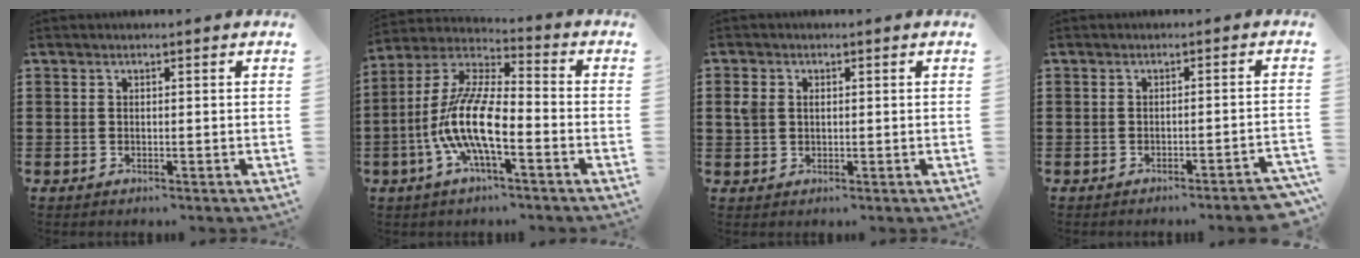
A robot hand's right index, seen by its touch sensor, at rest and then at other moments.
{"total": 11.9, "force": [-4.3, 3.3, 10.6], "torque": [-0.254, -0.014, -0.091]}
{"total": 2.2, "force": [0.5, 1.7, 1.4], "torque": [-0.039, 0.006, 0.005]}
{"total": 2.4, "force": [-2.1, -0.4, 1.2], "torque": [-0.020, -0.006, -0.040]}